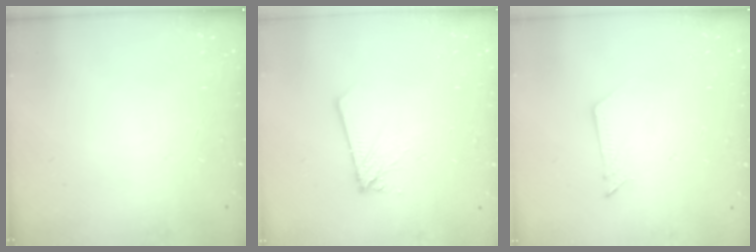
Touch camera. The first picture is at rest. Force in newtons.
{"total": 1.8, "press": 1.8, "slide": 0.2}
{"total": 2.6, "press": 2.6, "slide": 0.3}